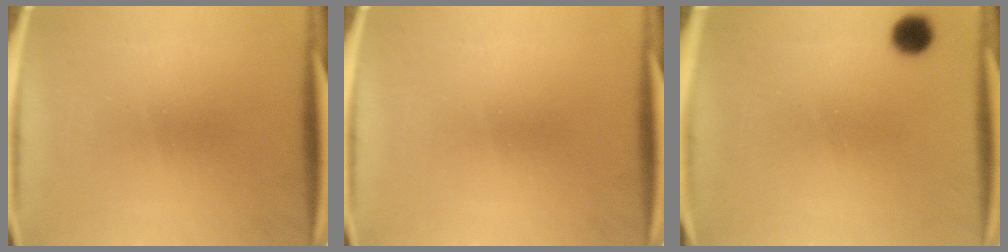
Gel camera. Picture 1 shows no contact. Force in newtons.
{"total": 0.0}
{"total": 5.0}